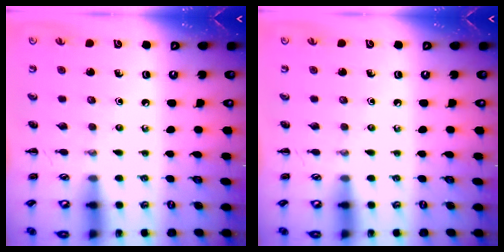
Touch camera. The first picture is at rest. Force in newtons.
{"total": 0.0}